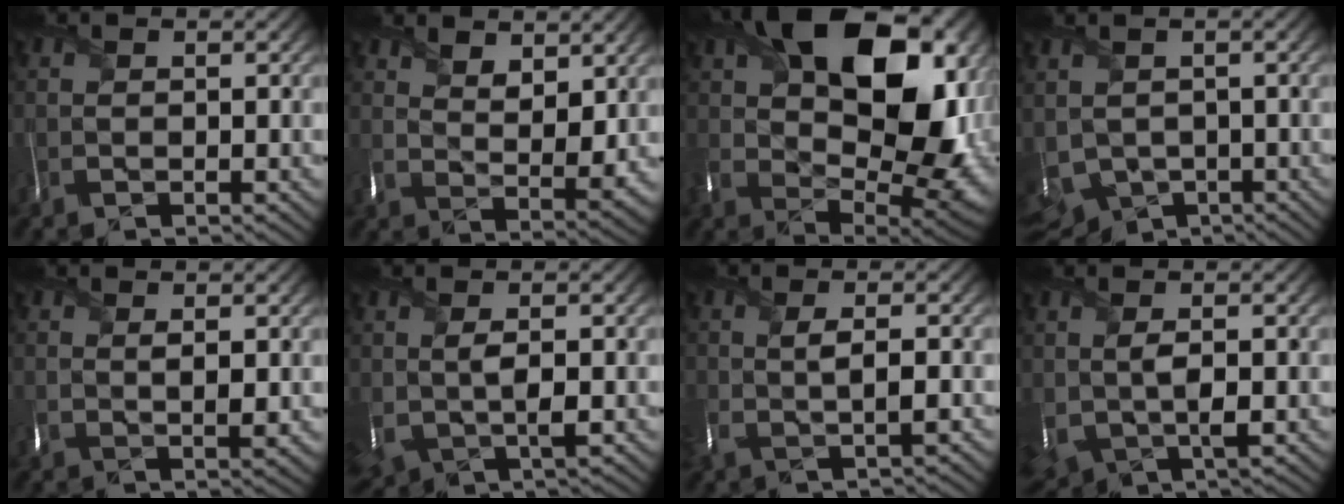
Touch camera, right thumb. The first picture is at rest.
{"total": 4.8, "force": [3.8, 2.1, 2.0], "torque": [-0.041, -0.014, 0.074]}
{"total": 21.0, "force": [6.6, 12.6, 15.4], "torque": [-0.275, 0.009, 0.124]}
{"total": 5.9, "force": [-2.4, 4.5, 2.9], "torque": [-0.075, -0.036, -0.028]}
{"total": 2.0, "force": [1.2, 0.6, 1.5], "torque": [-0.027, -0.002, 0.027]}
{"total": 4.2, "force": [0.3, 2.6, 3.3], "torque": [-0.089, -0.011, 0.012]}
{"total": 3.1, "force": [0.2, 1.1, 2.9], "torque": [-0.064, -0.003, 0.000]}
{"total": 4.7, "force": [0.1, 2.9, 3.6], "torque": [-0.095, -0.014, 0.005]}